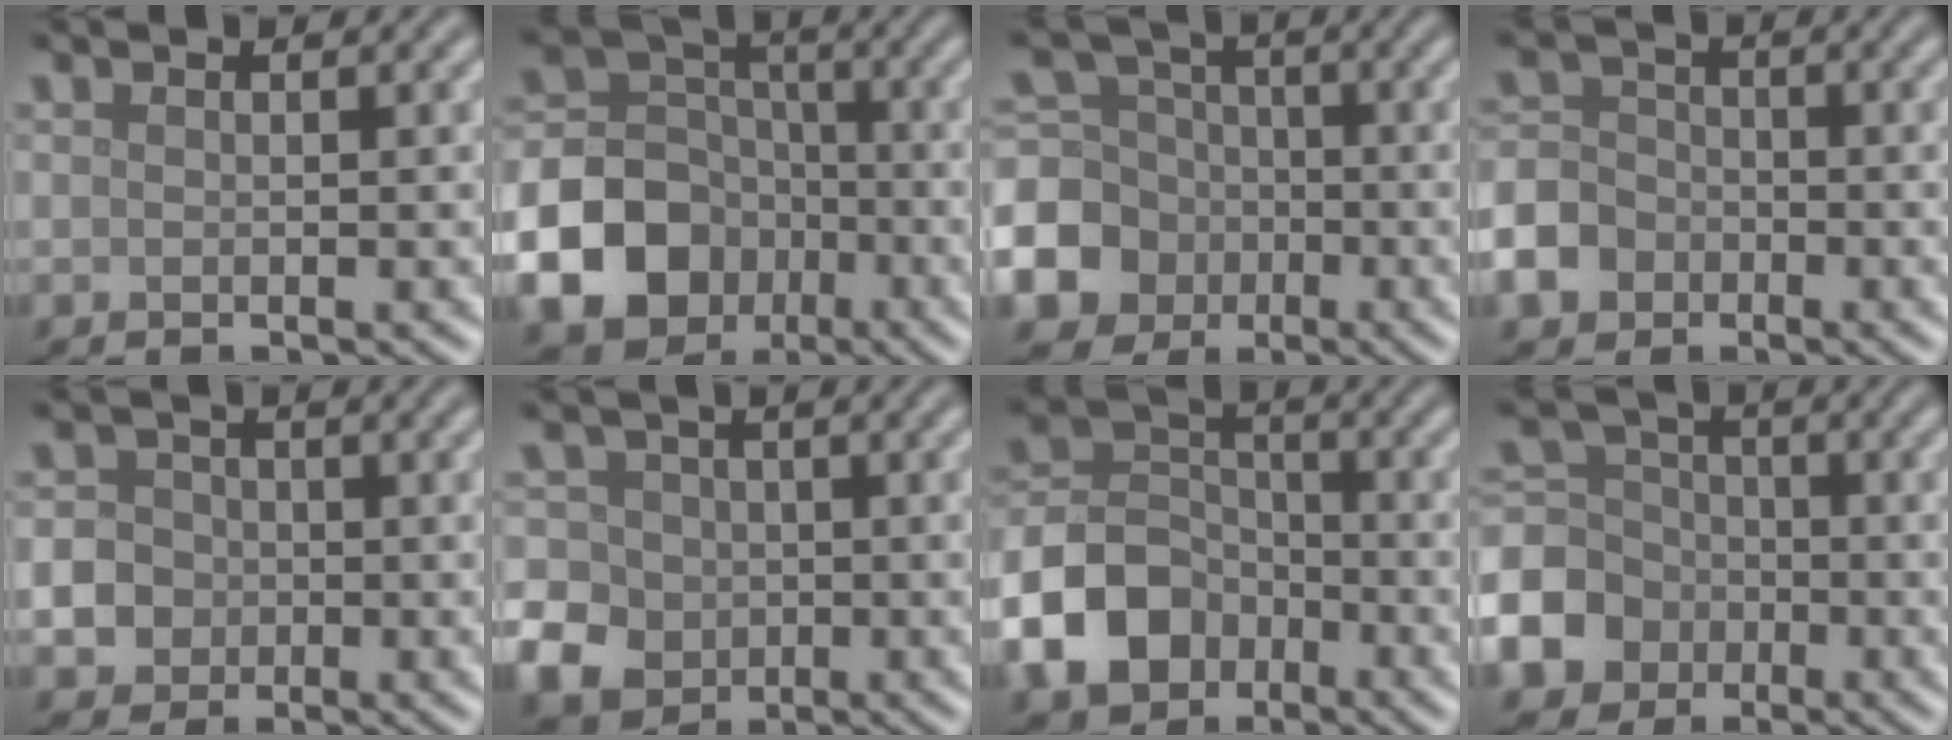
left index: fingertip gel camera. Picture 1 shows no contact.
{"total": 13.3, "force": [-5.1, 11.2, 4.9], "torque": [-0.105, -0.037, -0.120]}
{"total": 10.1, "force": [-3.4, 9.1, 3.0], "torque": [-0.079, -0.020, -0.089]}
{"total": 6.2, "force": [-3.2, 4.9, 2.0], "torque": [-0.036, -0.015, -0.072]}
{"total": 7.9, "force": [-2.1, 7.3, 2.4], "torque": [-0.046, -0.007, -0.073]}
{"total": 7.7, "force": [-2.4, 6.9, 2.6], "torque": [-0.063, -0.007, -0.071]}
{"total": 7.9, "force": [-3.8, 5.8, 3.8], "torque": [-0.074, 0.000, -0.088]}
{"total": 8.3, "force": [-3.3, 7.1, 2.6], "torque": [-0.066, -0.014, -0.088]}